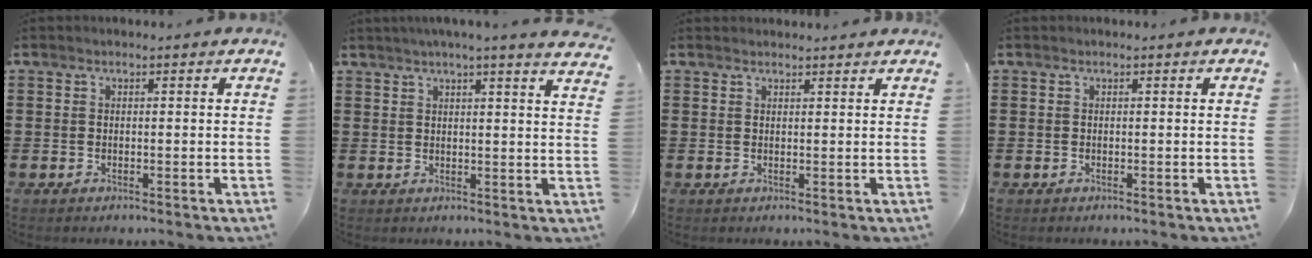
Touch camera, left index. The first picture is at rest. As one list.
[{"total": 3.5, "force": [3.0, -0.8, 1.6], "torque": [-0.038, -0.013, 0.052]}, {"total": 1.2, "force": [1.2, 0.1, 0.1], "torque": [-0.003, 0.000, 0.024]}, {"total": 0.0}]